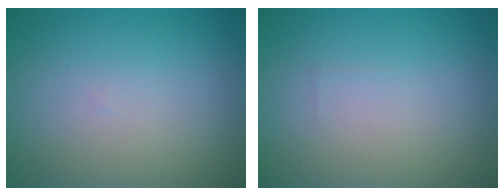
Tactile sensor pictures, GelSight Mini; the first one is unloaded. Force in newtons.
{"total": 0.0}